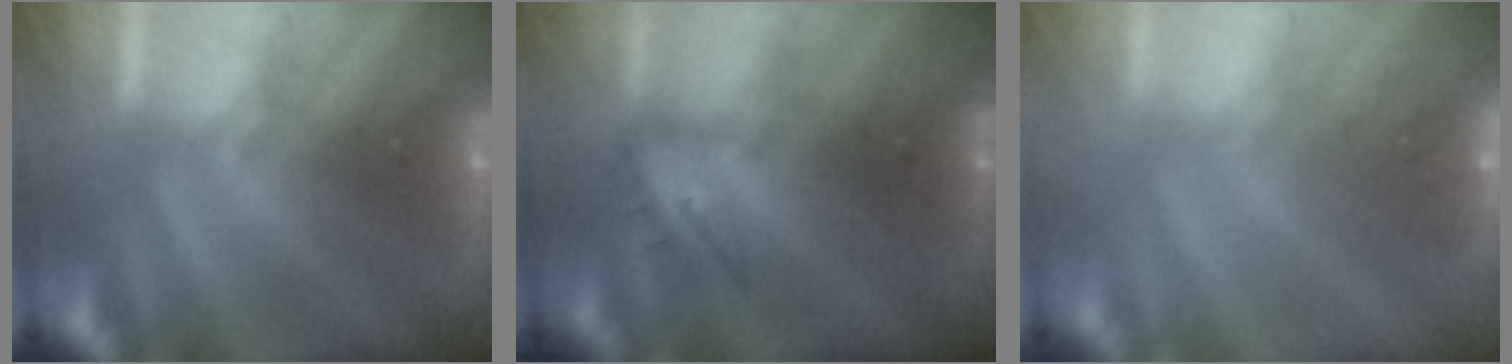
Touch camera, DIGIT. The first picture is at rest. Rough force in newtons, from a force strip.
{"total": 4.8}
{"total": 8.1}